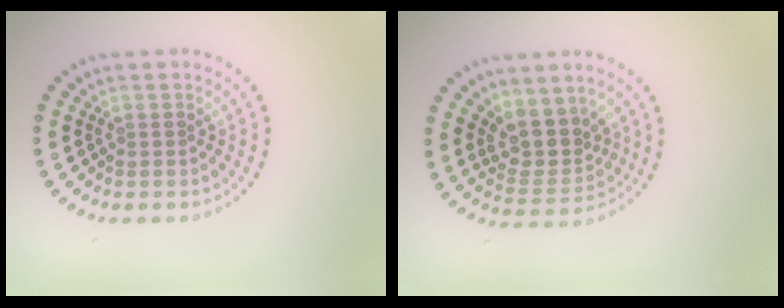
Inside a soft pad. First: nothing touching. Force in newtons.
{"total": 3.8, "press": 3.0, "slide": 2.3}